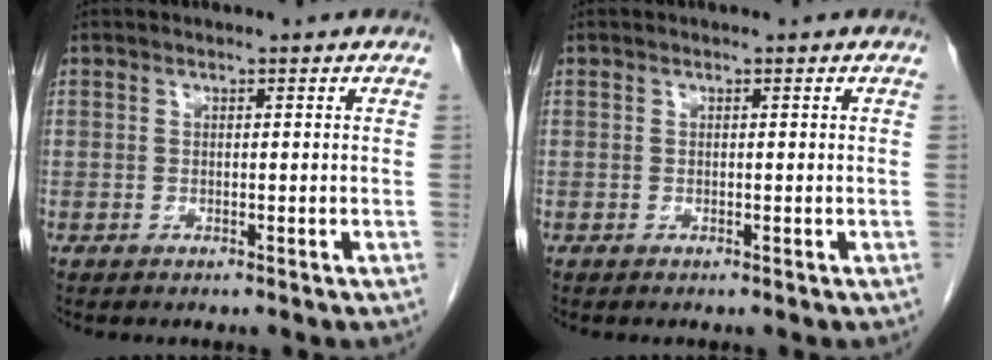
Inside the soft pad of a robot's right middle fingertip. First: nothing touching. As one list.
[{"total": 0.0}]